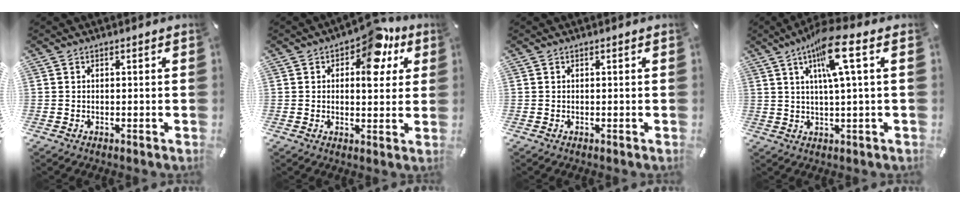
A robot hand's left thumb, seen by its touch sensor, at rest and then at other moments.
{"total": 12.3, "force": [5.4, 7.0, 8.6], "torque": [-0.096, -0.028, 0.087]}
{"total": 0.0}
{"total": 11.3, "force": [4.2, 1.1, 10.5], "torque": [-0.184, -0.008, 0.070]}